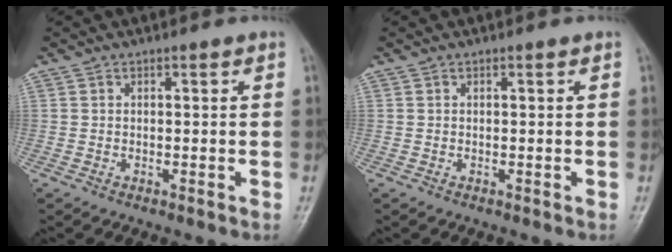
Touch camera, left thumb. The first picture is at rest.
{"total": 0.0}